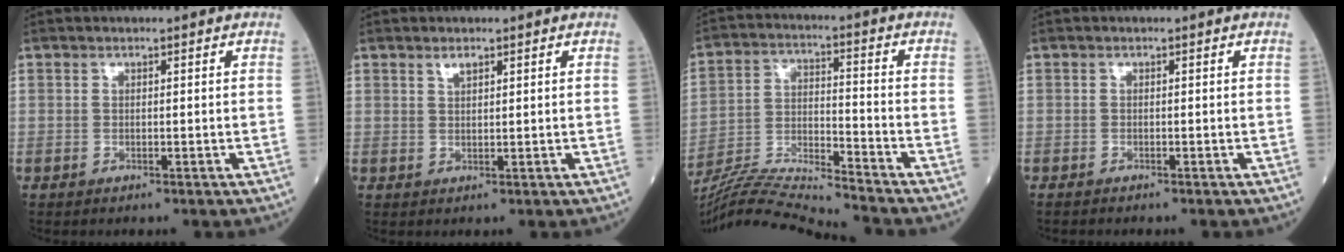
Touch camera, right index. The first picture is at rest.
{"total": 1.3, "force": [0.9, 0.4, 0.8], "torque": [-0.015, 0.001, 0.019]}
{"total": 13.3, "force": [-12.7, -2.5, 3.1], "torque": [-0.057, 0.007, -0.232]}
{"total": 0.6, "force": [-0.6, 0.0, 0.2], "torque": [-0.006, -0.001, -0.009]}